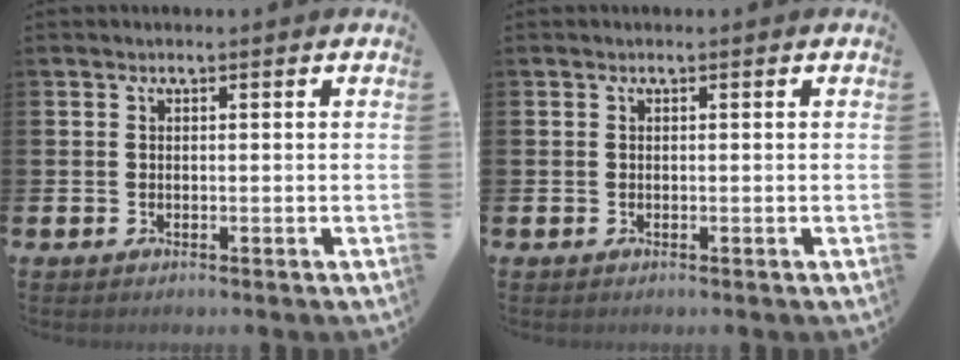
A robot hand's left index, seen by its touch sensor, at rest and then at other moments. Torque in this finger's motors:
{"motor_torque": [0.00, 0.00, 0.00, 0.01]}